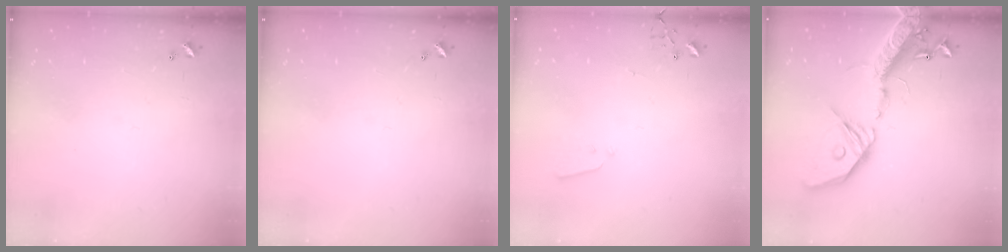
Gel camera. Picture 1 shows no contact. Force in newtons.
{"total": 0.0}
{"total": 2.2, "press": 2.1, "slide": 0.3}
{"total": 25.2, "press": 24.7, "slide": 4.9}